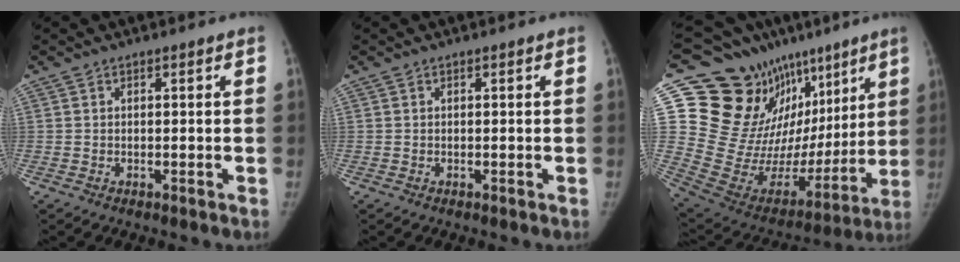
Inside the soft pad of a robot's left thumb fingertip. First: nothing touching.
{"total": 0.0}
{"total": 28.7, "force": [14.5, 17.8, 17.2], "torque": [-0.218, -0.020, 0.248]}